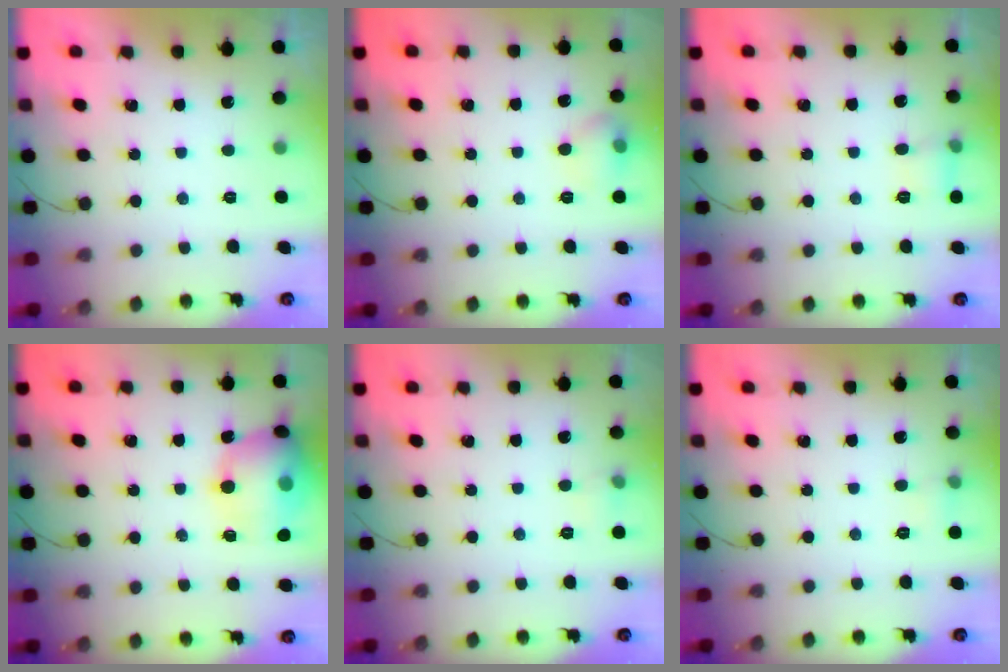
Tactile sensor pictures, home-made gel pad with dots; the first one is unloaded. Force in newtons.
{"total": 6.6, "press": 6.4, "slide": 1.5}
{"total": 5.2, "press": 4.9, "slide": 1.7}
{"total": 15.6, "press": 15.2, "slide": 3.4}
{"total": 4.6, "press": 4.4, "slide": 1.3}
{"total": 4.1, "press": 3.9, "slide": 1.4}